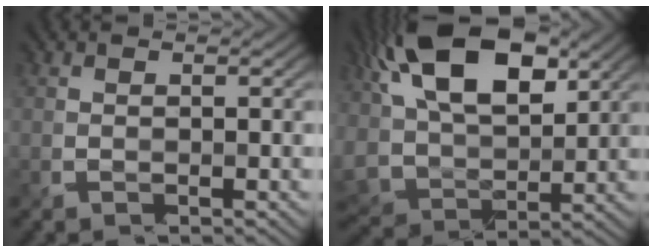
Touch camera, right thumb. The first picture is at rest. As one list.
[{"total": 15.8, "force": [7.0, 8.3, 11.4], "torque": [-0.242, 0.013, 0.128]}]